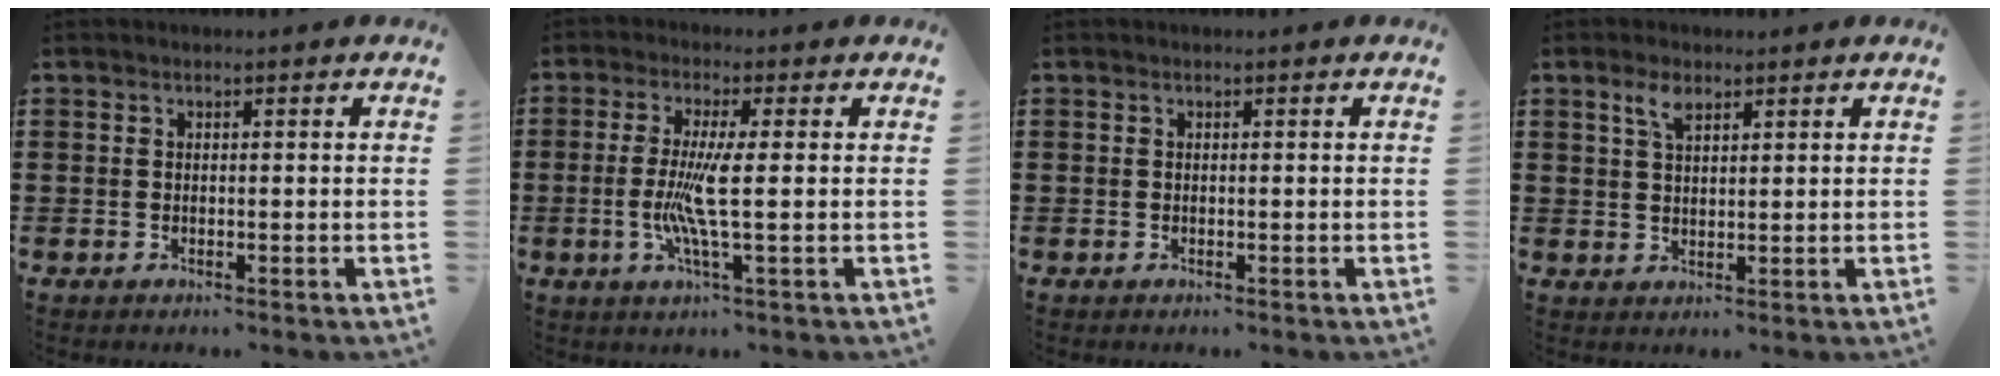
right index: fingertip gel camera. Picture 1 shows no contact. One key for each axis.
{"total": 6.6, "fx": -0.7, "fy": 0.2, "fz": 6.5, "tx": -0.138, "ty": -0.018, "tz": -0.022}
{"total": 0.0}
{"total": 3.2, "fx": 2.0, "fy": 1.2, "fz": 2.1, "tx": -0.047, "ty": 0.006, "tz": 0.036}